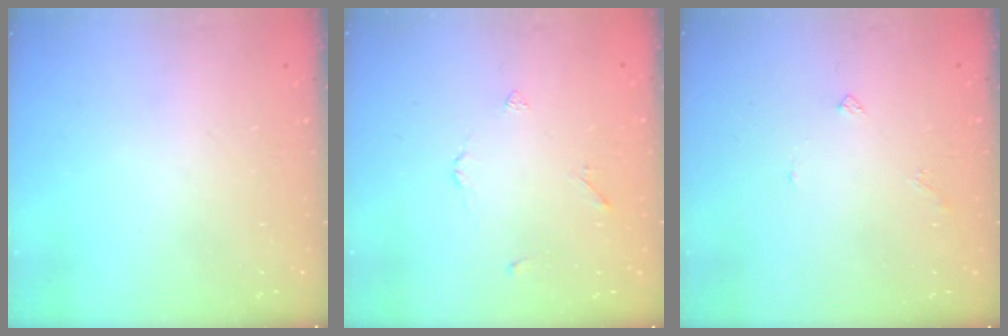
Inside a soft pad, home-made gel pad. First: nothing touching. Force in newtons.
{"total": 2.2, "press": 2.2, "slide": 0.5}
{"total": 3.5, "press": 3.5, "slide": 0.5}